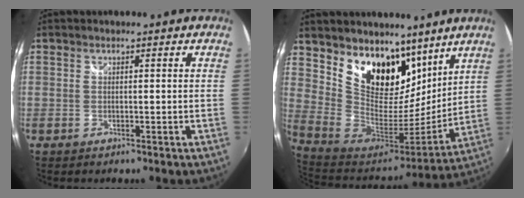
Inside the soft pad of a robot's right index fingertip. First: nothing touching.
{"total": 20.5, "force": [12.3, 12.3, 10.8], "torque": [-0.216, -0.009, 0.232]}